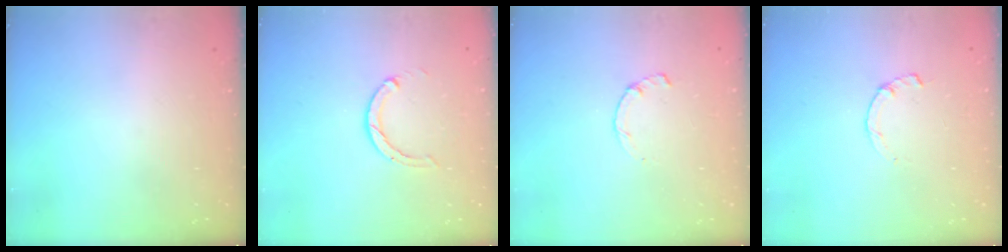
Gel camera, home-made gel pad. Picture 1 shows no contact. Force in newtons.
{"total": 2.0, "press": 2.0, "slide": 0.3}
{"total": 1.7, "press": 1.7, "slide": 0.3}
{"total": 2.2, "press": 2.2, "slide": 0.2}